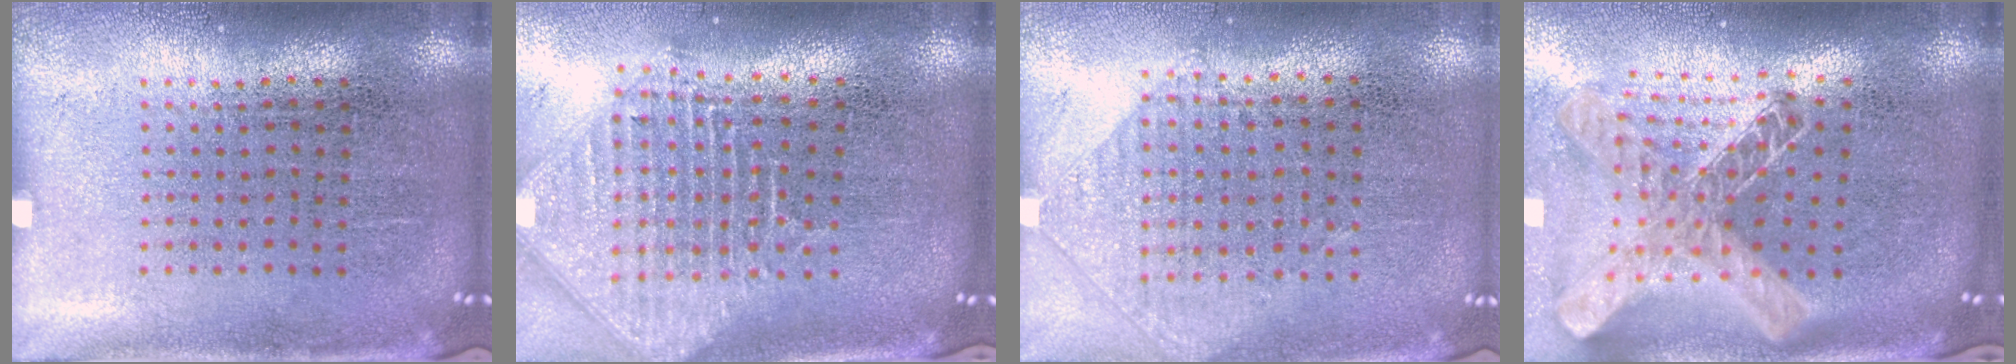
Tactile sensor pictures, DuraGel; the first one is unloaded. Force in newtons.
{"total": 2.4, "press": 1.8, "slide": 1.5}
{"total": 0.9, "press": 0.8, "slide": 0.3}
{"total": 2.1, "press": 1.6, "slide": 1.3}